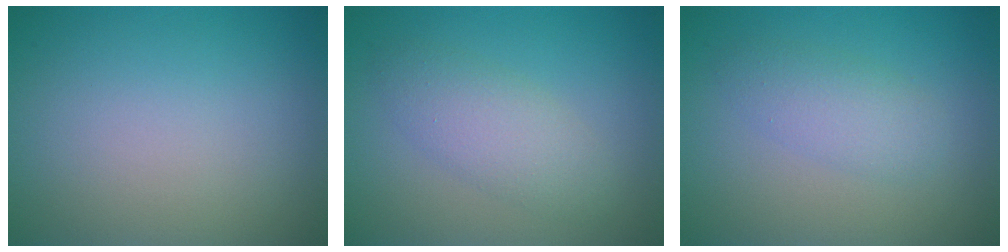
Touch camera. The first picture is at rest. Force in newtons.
{"total": 3.3, "press": 3.3, "slide": 0.1}
{"total": 2.6, "press": 2.6, "slide": 0.1}